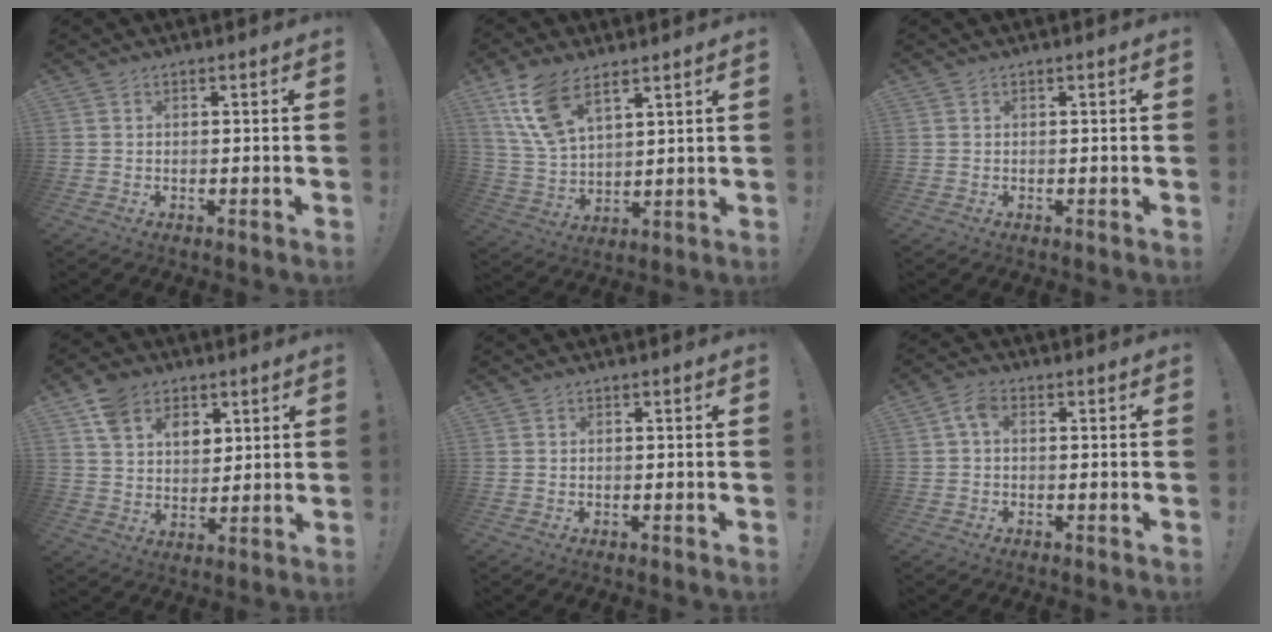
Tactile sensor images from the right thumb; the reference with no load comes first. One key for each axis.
{"total": 12.8, "fx": 8.1, "fy": 5.9, "fz": 7.9, "tx": -0.164, "ty": -0.025, "tz": 0.155}
{"total": 0.0}
{"total": 11.1, "fx": 6.1, "fy": 7.8, "fz": 4.9, "tx": -0.086, "ty": -0.022, "tz": 0.119}
{"total": 0.0}
{"total": 3.9, "fx": 0.4, "fy": 2.3, "fz": 3.1, "tx": -0.069, "ty": 0.008, "tz": 0.008}